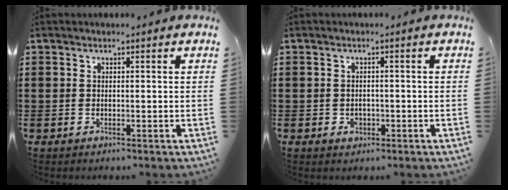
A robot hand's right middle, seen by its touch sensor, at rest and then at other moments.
{"total": 1.4, "force": [-0.5, 1.1, 0.7], "torque": [-0.016, 0.002, -0.011]}